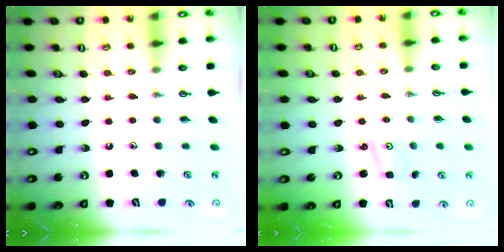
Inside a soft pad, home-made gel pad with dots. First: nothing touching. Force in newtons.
{"total": 1.2, "press": 1.2, "slide": 0.2}